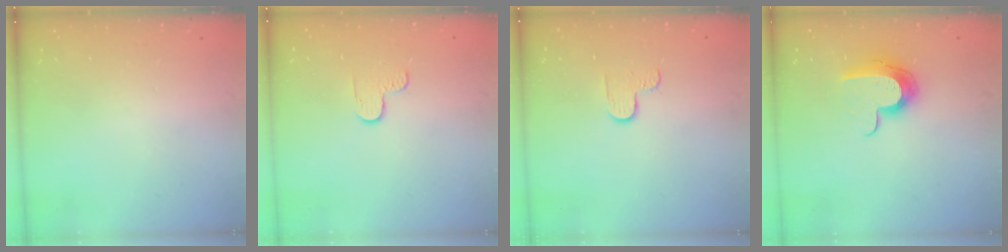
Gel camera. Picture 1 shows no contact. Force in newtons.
{"total": 3.3, "press": 3.3, "slide": 0.4}
{"total": 2.9, "press": 2.9, "slide": 0.3}
{"total": 11.3, "press": 11.2, "slide": 0.7}